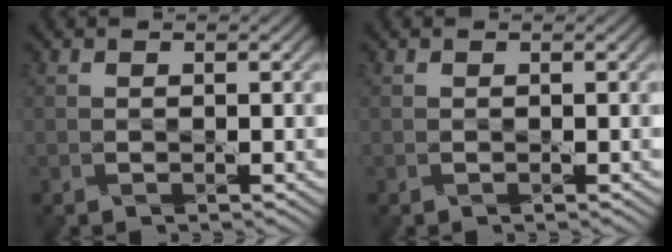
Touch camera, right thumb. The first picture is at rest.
{"total": 0.0}